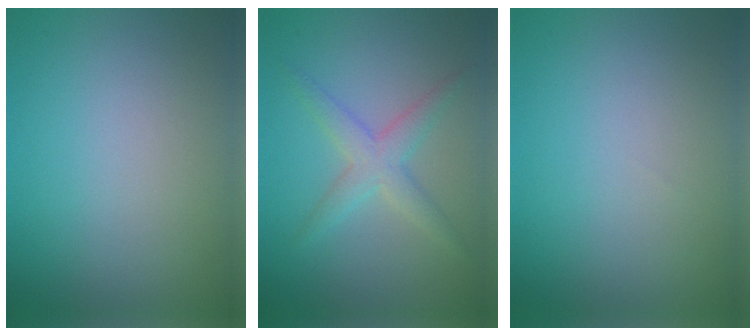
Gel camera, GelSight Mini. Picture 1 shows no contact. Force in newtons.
{"total": 2.8, "press": 2.8, "slide": 0.1}
{"total": 0.0}